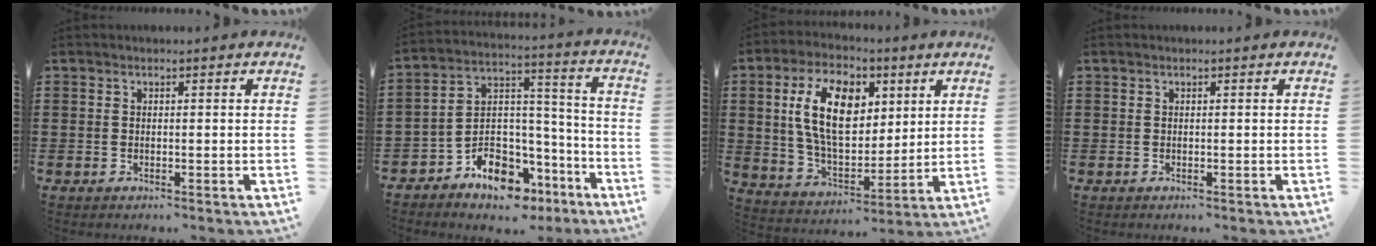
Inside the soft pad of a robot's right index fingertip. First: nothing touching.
{"total": 8.5, "force": [-6.6, 4.8, 2.2], "torque": [-0.040, 0.023, -0.117]}
{"total": 13.1, "force": [3.9, 7.4, 10.0], "torque": [-0.220, 0.014, 0.069]}
{"total": 0.0}